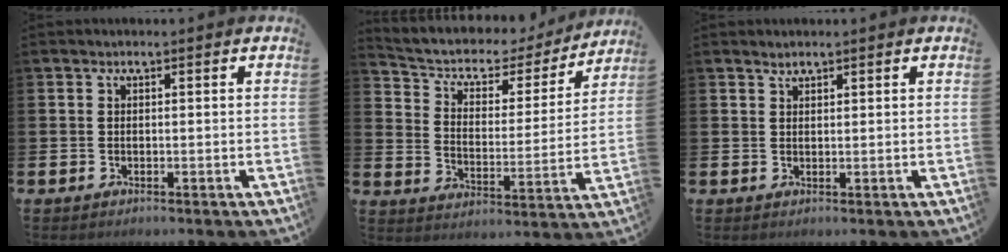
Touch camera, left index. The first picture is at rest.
{"total": 6.3, "force": [5.3, 2.8, 1.7], "torque": [-0.064, -0.038, 0.084]}
{"total": 1.3, "force": [1.2, 0.4, 0.2], "torque": [0.009, -0.004, 0.019]}